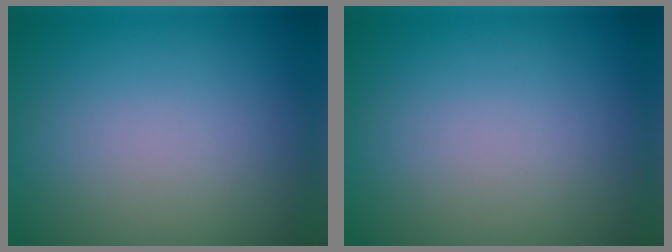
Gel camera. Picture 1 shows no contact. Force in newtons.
{"total": 0.0}